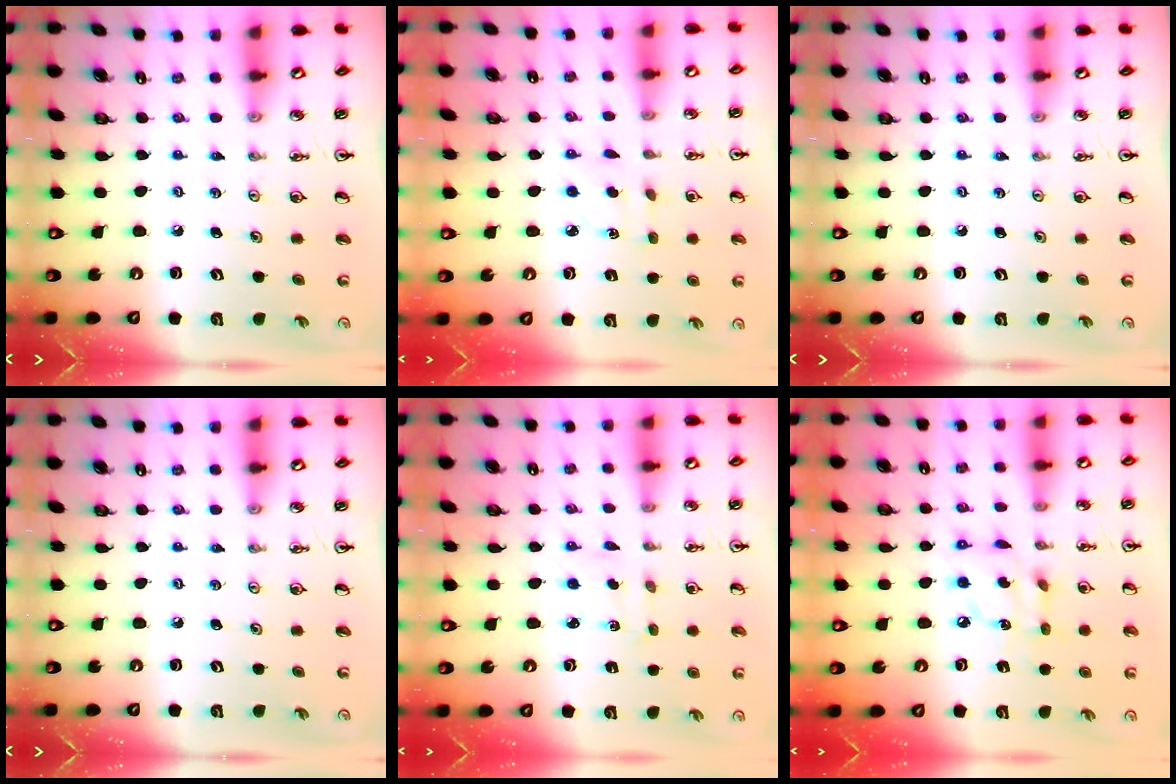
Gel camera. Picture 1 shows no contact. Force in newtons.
{"total": 3.6, "press": 3.6, "slide": 0.5}
{"total": 0.0}
{"total": 0.0}
{"total": 1.7, "press": 1.5, "slide": 0.7}
{"total": 8.5, "press": 8.5, "slide": 0.6}